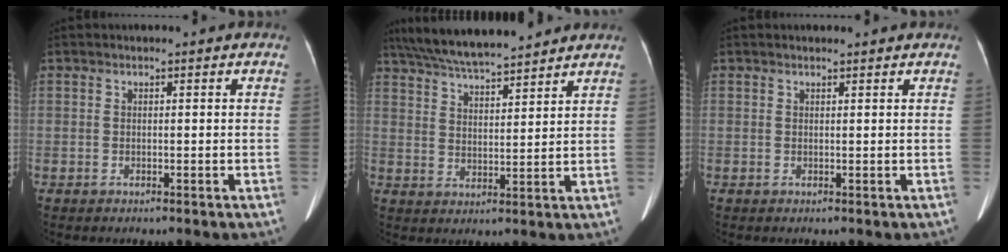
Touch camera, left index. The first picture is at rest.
{"total": 14.1, "force": [12.5, 1.7, 6.2], "torque": [-0.115, 0.030, 0.208]}
{"total": 1.3, "force": [1.2, 0.4, 0.2], "torque": [-0.008, 0.013, 0.014]}